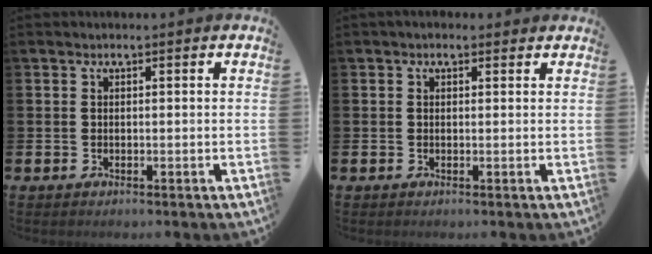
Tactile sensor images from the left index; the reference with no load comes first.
{"total": 0.8, "force": [0.4, 0.6, 0.3], "torque": [0.003, 0.006, 0.004]}